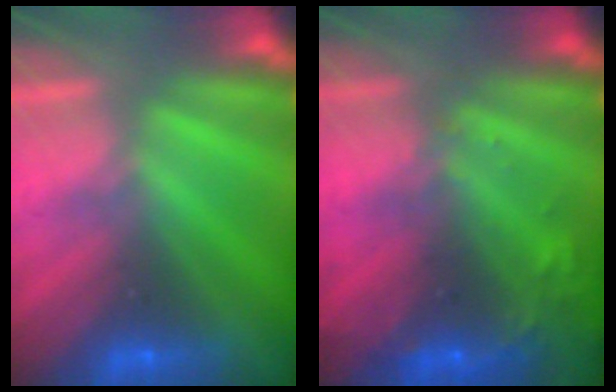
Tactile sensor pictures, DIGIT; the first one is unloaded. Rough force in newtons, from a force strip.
{"total": 7.6}